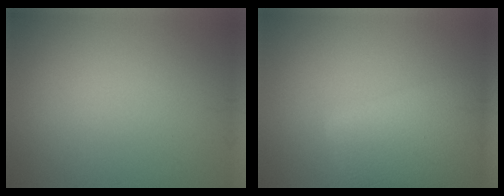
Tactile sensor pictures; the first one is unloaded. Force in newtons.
{"total": 7.0, "press": 7.0, "slide": 0.4}